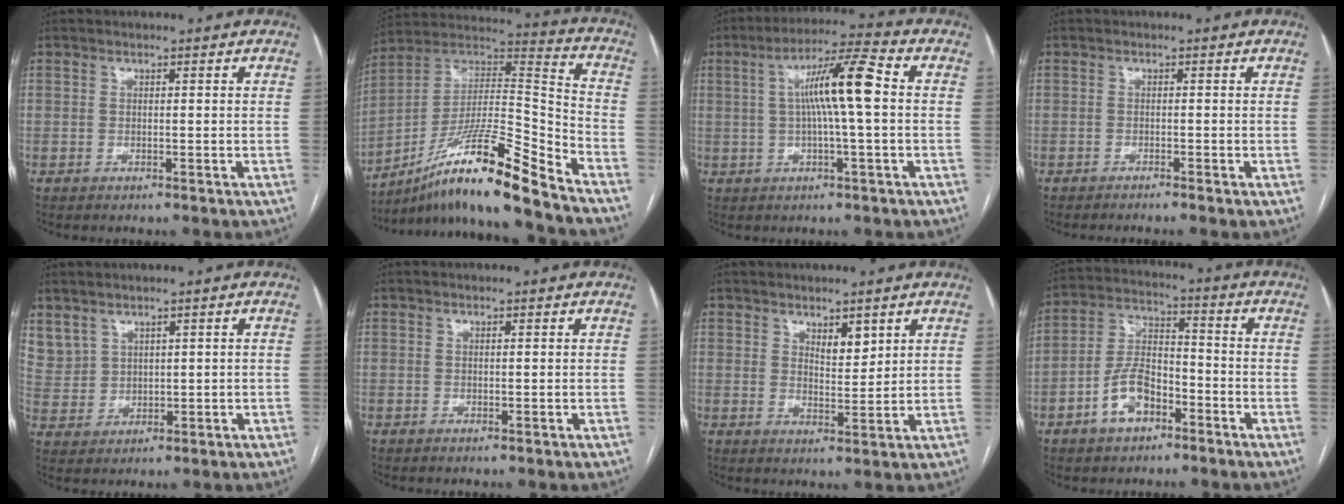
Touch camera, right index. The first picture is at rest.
{"total": 18.5, "force": [-13.6, -0.7, 12.5], "torque": [-0.235, 0.014, -0.241]}
{"total": 10.2, "force": [1.1, 0.4, 10.1], "torque": [-0.181, 0.020, 0.014]}
{"total": 1.6, "force": [-1.3, -0.5, 0.7], "torque": [-0.009, 0.005, -0.021]}
{"total": 6.5, "force": [3.9, 4.9, 1.6], "torque": [-0.050, 0.018, 0.099]}
{"total": 0.9, "force": [-0.1, 0.2, 0.8], "torque": [-0.014, -0.002, 0.000]}
{"total": 3.5, "force": [2.2, 1.3, 2.3], "torque": [-0.040, -0.005, 0.043]}
{"total": 8.9, "force": [-4.5, 4.9, 6.0], "torque": [-0.128, 0.020, -0.082]}